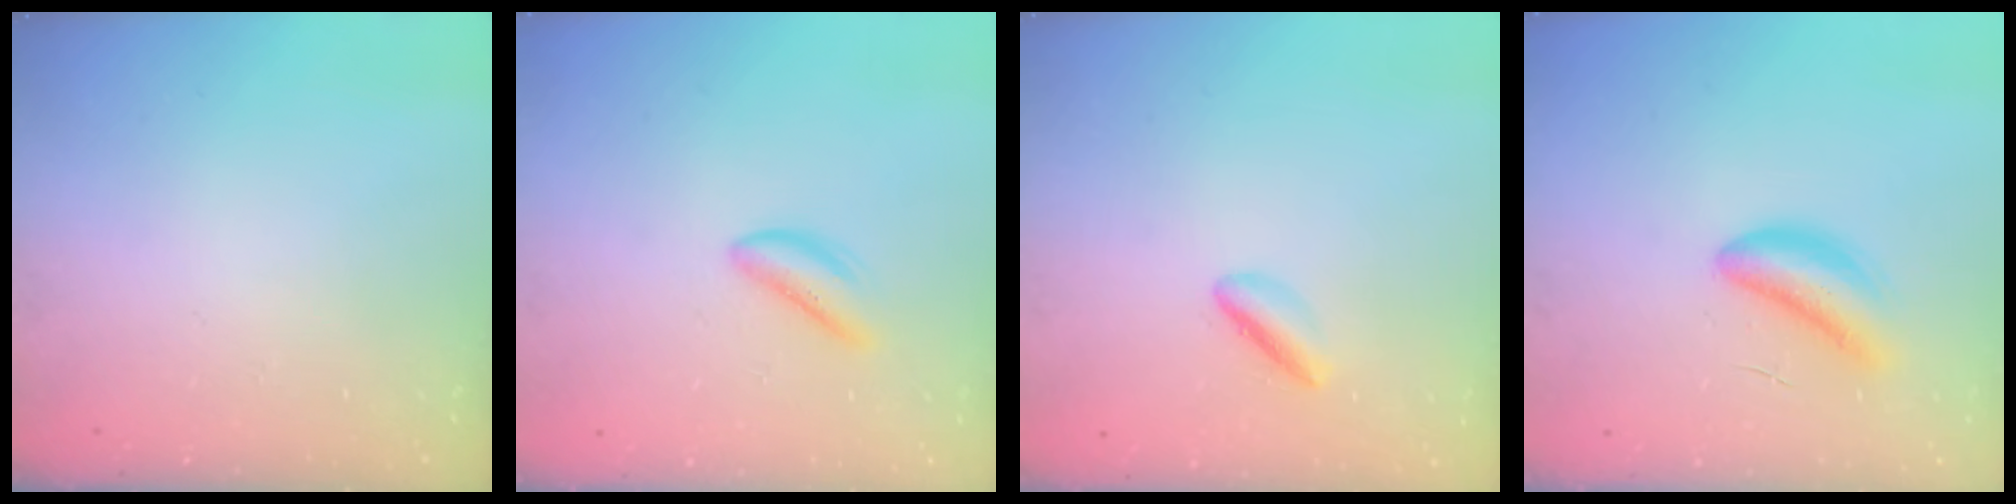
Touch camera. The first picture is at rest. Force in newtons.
{"total": 3.7, "press": 3.7, "slide": 0.4}
{"total": 2.8, "press": 2.8, "slide": 0.5}
{"total": 5.2, "press": 4.9, "slide": 1.7}